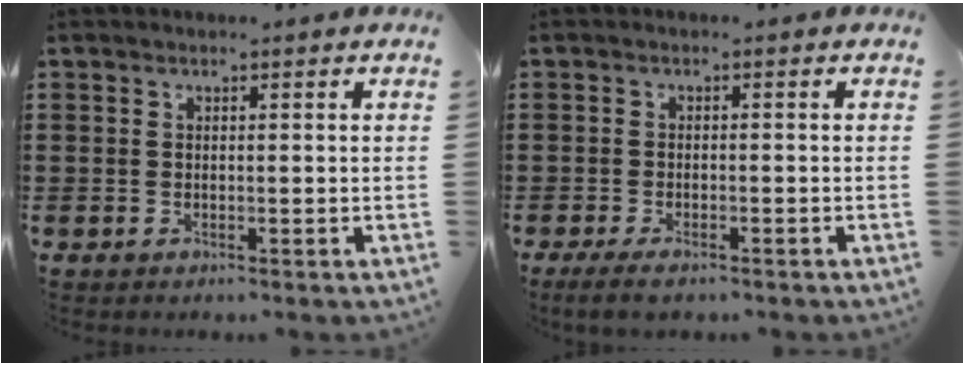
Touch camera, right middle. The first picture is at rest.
{"total": 1.9, "force": [-1.3, 0.4, 1.3], "torque": [-0.030, -0.003, -0.027]}